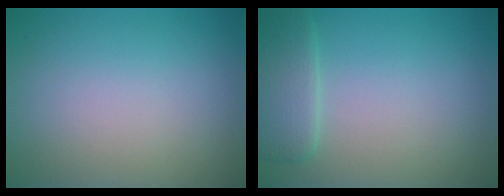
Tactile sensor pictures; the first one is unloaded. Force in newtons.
{"total": 2.4, "press": 1.7, "slide": 1.7}